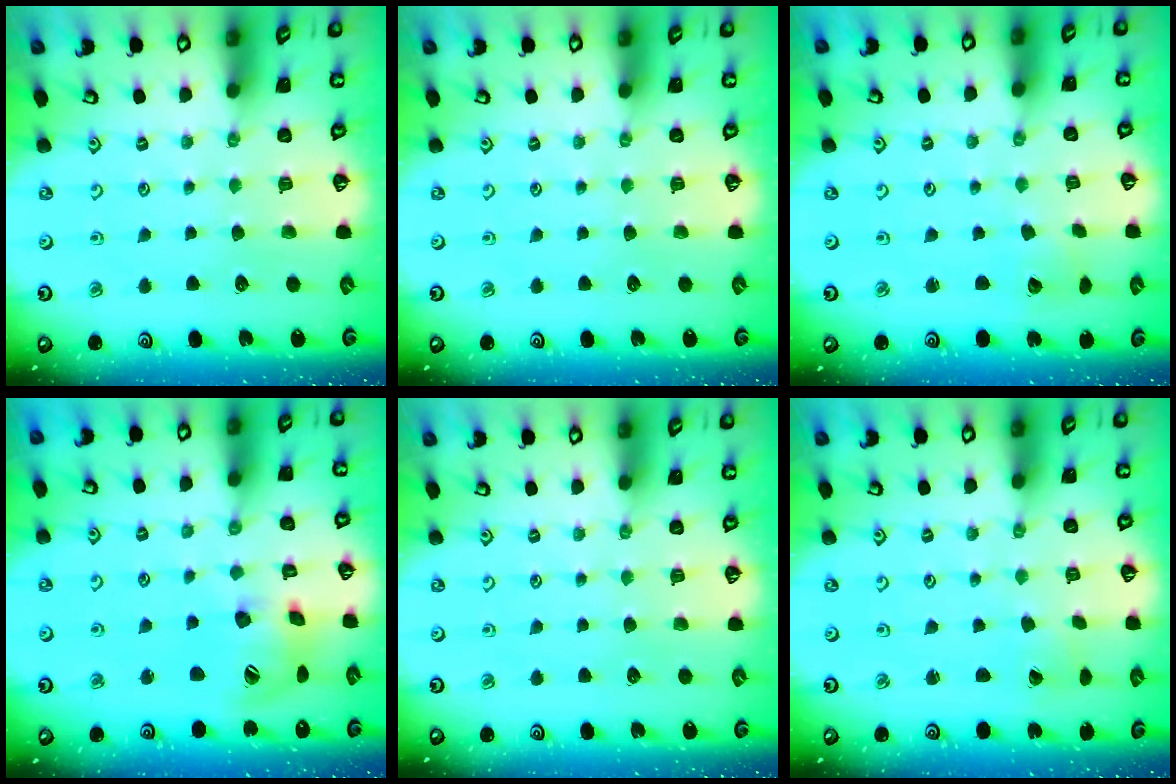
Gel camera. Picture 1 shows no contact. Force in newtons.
{"total": 0.0}
{"total": 2.4, "press": 2.4, "slide": 0.3}
{"total": 16.4, "press": 16.2, "slide": 2.2}
{"total": 0.0}
{"total": 1.2, "press": 1.2, "slide": 0.1}